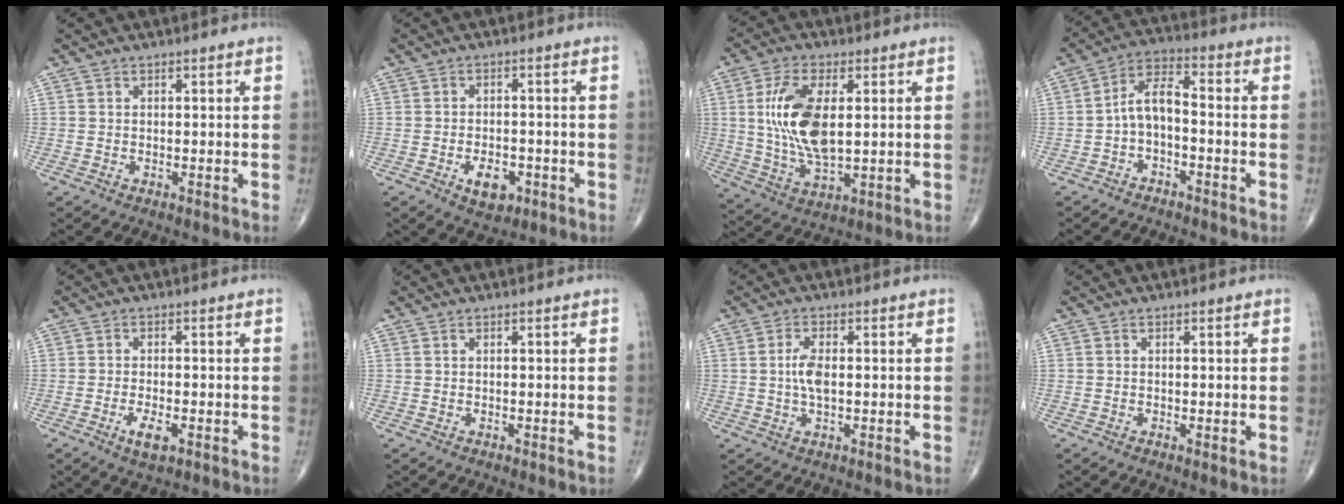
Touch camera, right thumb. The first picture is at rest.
{"total": 5.5, "force": [-2.3, 3.2, 3.8], "torque": [-0.048, 0.006, -0.030]}
{"total": 13.6, "force": [2.0, 6.3, 11.9], "torque": [-0.238, -0.013, 0.045]}
{"total": 6.5, "force": [-1.9, 3.3, 5.3], "torque": [-0.096, 0.038, -0.044]}
{"total": 3.8, "force": [-1.6, 1.4, 3.1], "torque": [-0.060, -0.001, -0.026]}
{"total": 0.0}
{"total": 3.9, "force": [0.1, 1.7, 3.6], "torque": [-0.076, 0.000, 0.001]}
{"total": 0.5, "force": [-0.1, 0.1, 0.5], "torque": [-0.014, -0.004, -0.003]}